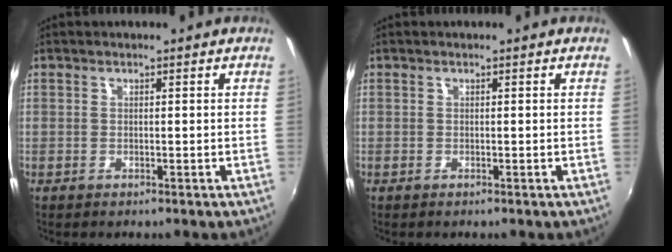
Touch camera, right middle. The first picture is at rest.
{"total": 0.0}